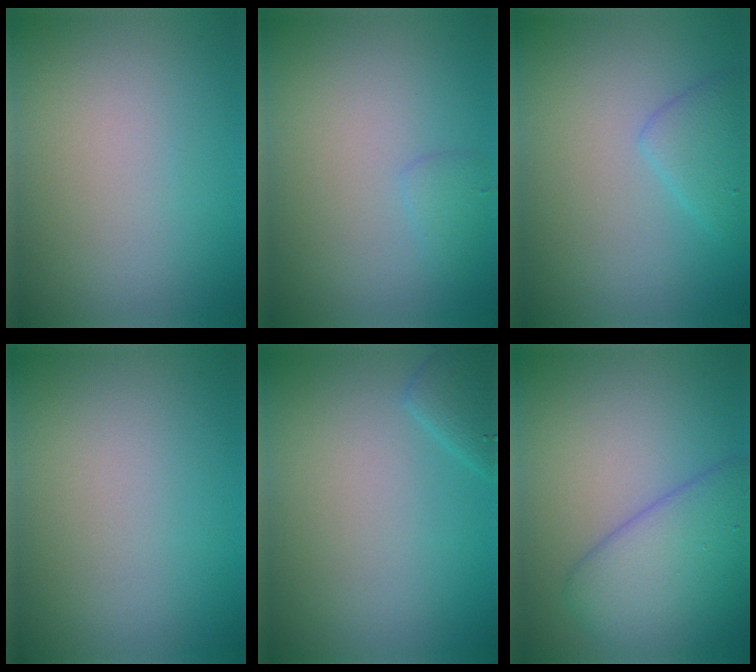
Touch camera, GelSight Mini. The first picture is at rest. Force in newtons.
{"total": 1.1, "press": 1.1, "slide": 0.1}
{"total": 2.2, "press": 2.2, "slide": 0.1}
{"total": 0.0}
{"total": 1.8, "press": 1.8, "slide": 0.1}
{"total": 5.4, "press": 5.4, "slide": 0.2}